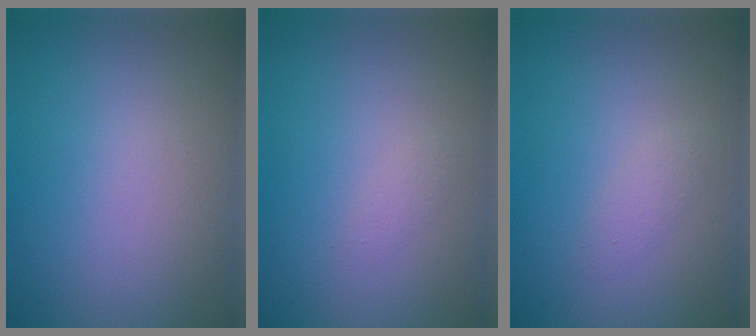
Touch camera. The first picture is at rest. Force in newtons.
{"total": 0.6, "press": 0.6, "slide": 0.1}
{"total": 1.0, "press": 1.0, "slide": 0.1}